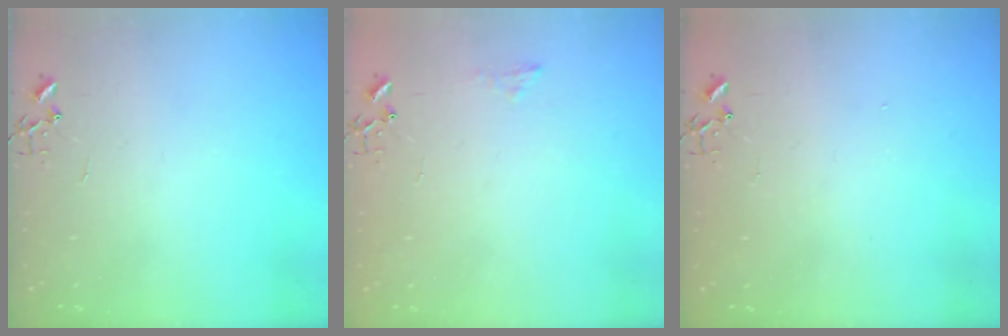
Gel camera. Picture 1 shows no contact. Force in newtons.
{"total": 5.9, "press": 5.9, "slide": 0.8}
{"total": 1.3, "press": 1.2, "slide": 0.1}